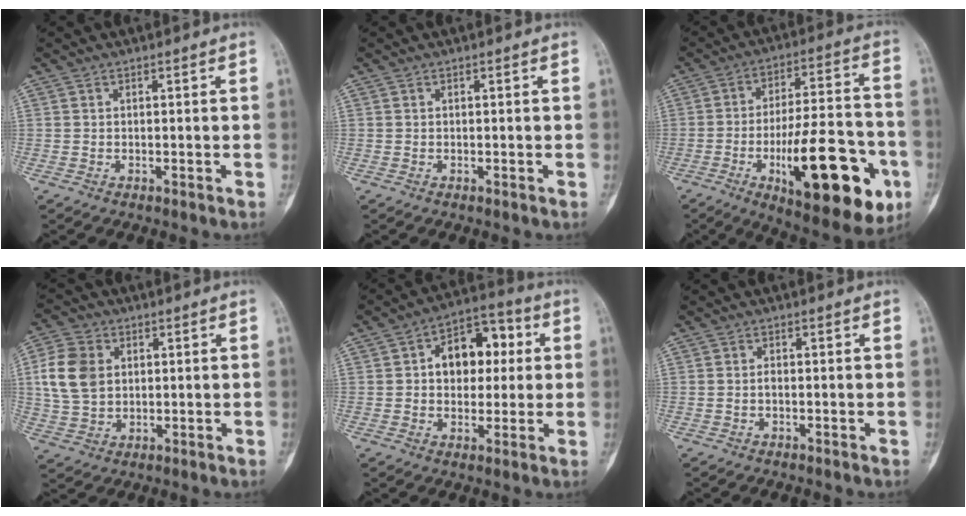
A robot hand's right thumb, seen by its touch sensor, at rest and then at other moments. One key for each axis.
{"total": 0.0}
{"total": 25.9, "fx": -9.3, "fy": 9.1, "fz": 22.4, "tx": -0.299, "ty": 0.029, "tz": -0.127}
{"total": 10.3, "fx": 2.0, "fy": 7.8, "fz": 6.4, "tx": -0.116, "ty": 0.002, "tz": 0.039}
{"total": 12.5, "fx": 2.2, "fy": 8.6, "fz": 8.8, "tx": -0.084, "ty": 0.023, "tz": 0.025}
{"total": 0.9, "fx": -0.1, "fy": 0.5, "fz": 0.7, "tx": -0.015, "ty": 0.001, "tz": -0.003}